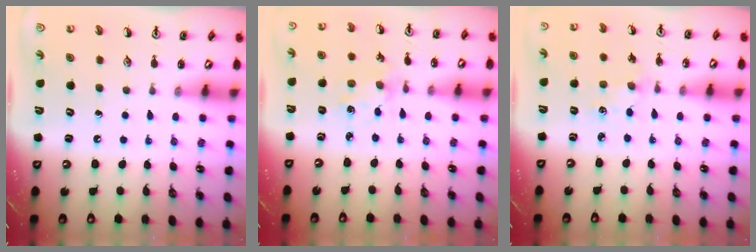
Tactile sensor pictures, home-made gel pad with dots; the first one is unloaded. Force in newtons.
{"total": 1.1, "press": 1.1, "slide": 0.2}
{"total": 1.4, "press": 1.4, "slide": 0.2}